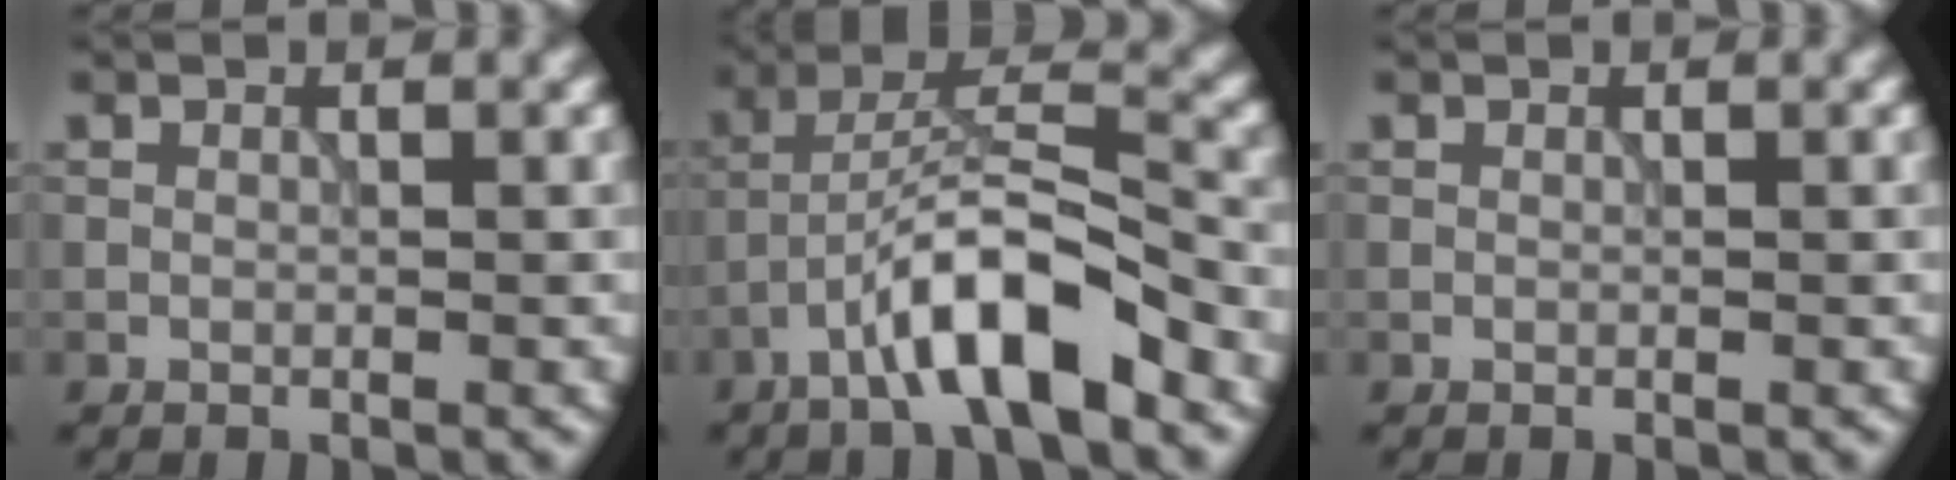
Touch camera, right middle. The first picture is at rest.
{"total": 7.9, "force": [-4.4, 1.8, 6.3], "torque": [-0.104, 0.020, -0.078]}
{"total": 0.0}